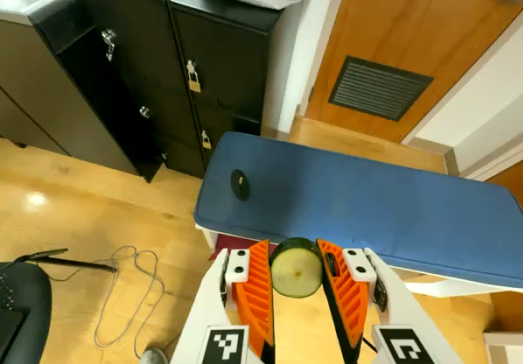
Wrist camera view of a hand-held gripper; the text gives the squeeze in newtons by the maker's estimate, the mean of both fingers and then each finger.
{"total": 10.0, "left": 10.0, "right": 10.1}